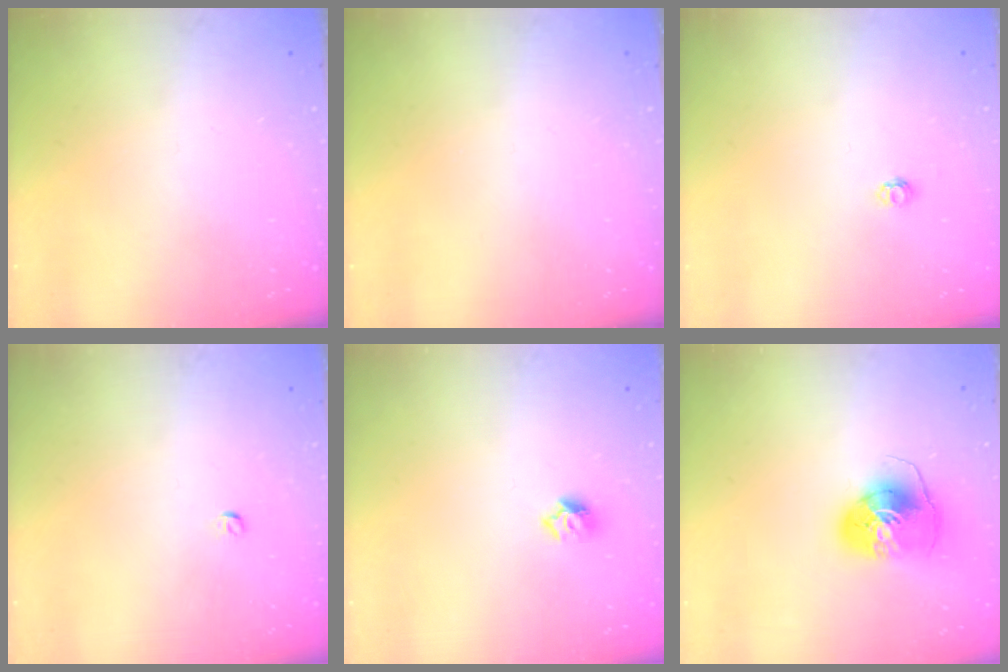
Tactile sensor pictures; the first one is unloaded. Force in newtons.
{"total": 0.0}
{"total": 2.9, "press": 2.9, "slide": 0.4}
{"total": 3.0, "press": 2.9, "slide": 0.4}
{"total": 6.9, "press": 6.8, "slide": 0.9}
{"total": 8.5, "press": 8.4, "slide": 1.3}